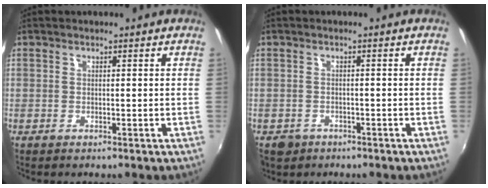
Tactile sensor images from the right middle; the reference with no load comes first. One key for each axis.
{"total": 4.0, "fx": -2.1, "fy": 3.2, "fz": 1.2, "tx": -0.033, "ty": -0.006, "tz": -0.030}